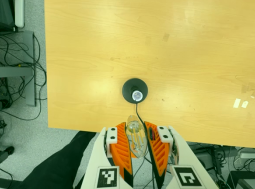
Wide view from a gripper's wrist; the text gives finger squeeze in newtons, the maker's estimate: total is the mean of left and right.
{"total": 23.6, "left": 25.9, "right": 21.2}